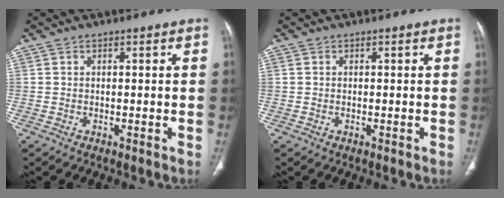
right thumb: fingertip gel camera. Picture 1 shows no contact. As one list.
[{"total": 0.0}]